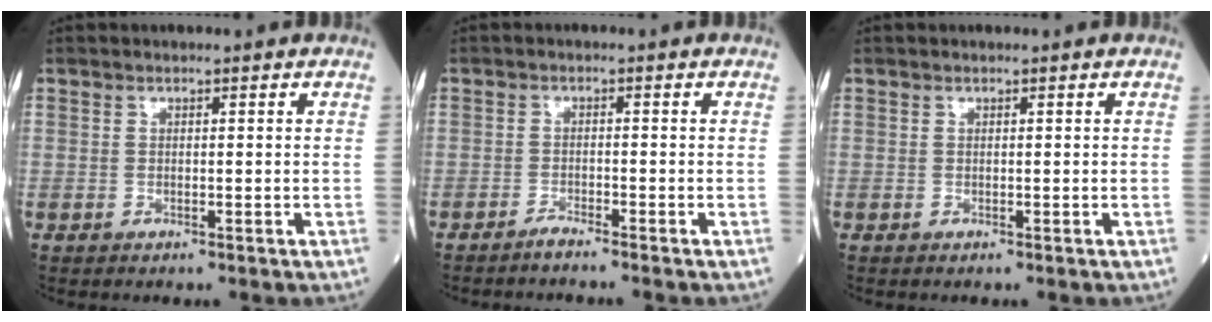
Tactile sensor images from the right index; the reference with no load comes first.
{"total": 1.9, "force": [-1.7, -0.5, 0.5], "torque": [-0.015, -0.001, -0.033]}
{"total": 0.0}